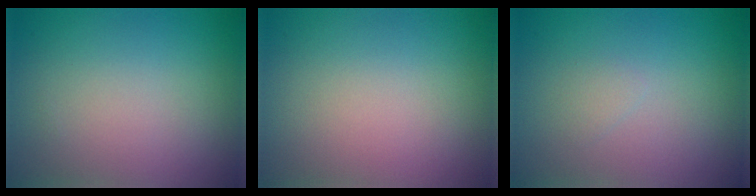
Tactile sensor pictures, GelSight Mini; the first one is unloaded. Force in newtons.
{"total": 0.0}
{"total": 0.7, "press": 0.7, "slide": 0.1}